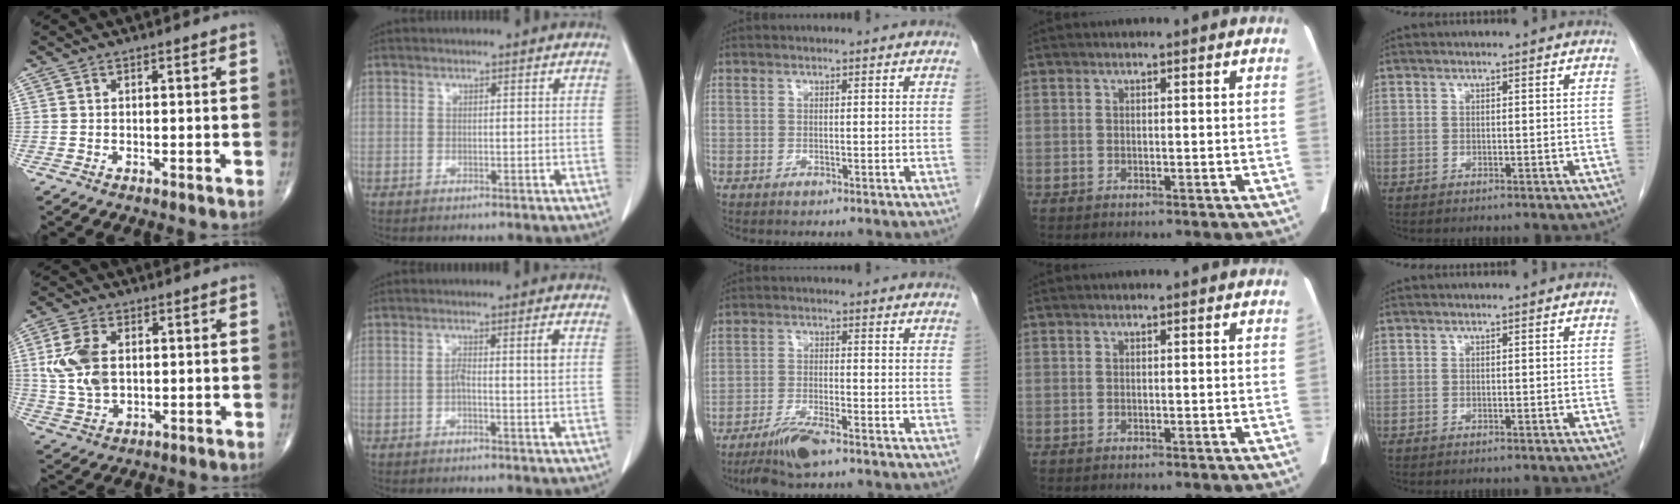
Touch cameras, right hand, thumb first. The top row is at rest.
{"thumb": {"total": 9.7, "force": [1.5, 6.2, 7.4], "torque": [-0.152, -0.001, 0.036]}, "index": {"total": 3.4, "force": [0.0, 0.0, 3.4], "torque": [-0.060, 0.009, 0.001]}, "middle": {"total": 6.0, "force": [-4.4, 0.6, 3.9], "torque": [-0.081, -0.014, -0.082]}}